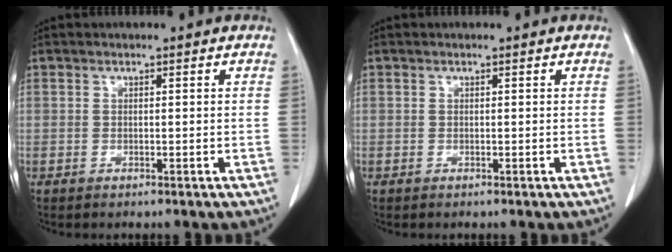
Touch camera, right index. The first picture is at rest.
{"total": 0.0}